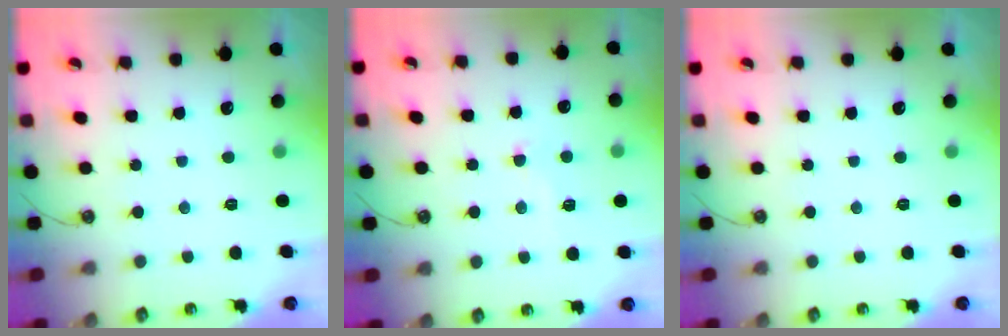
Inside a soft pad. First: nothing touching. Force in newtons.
{"total": 0.9, "press": 0.6, "slide": 0.7}
{"total": 0.0}